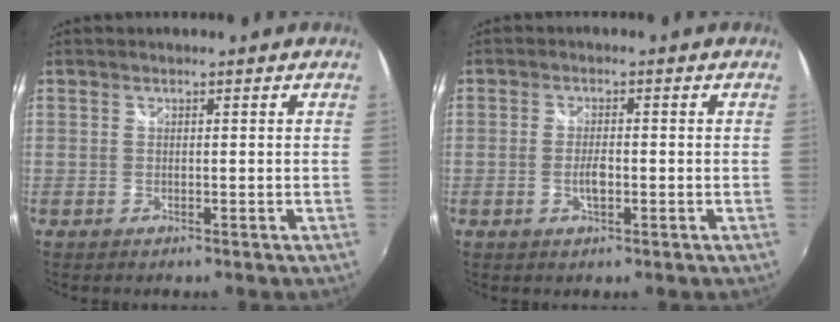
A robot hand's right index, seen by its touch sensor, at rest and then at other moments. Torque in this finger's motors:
{"motor_torque": [0.71, 0.17, 0.30, 0.03]}